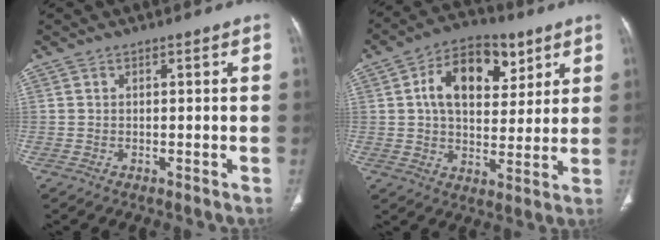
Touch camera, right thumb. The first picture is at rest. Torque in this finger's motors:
{"motor_torque": [1.31, 1.55, 0.10, 0.10, 0.20]}